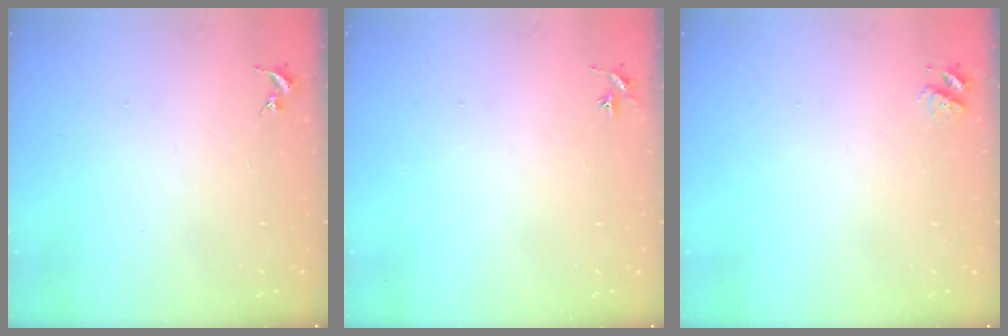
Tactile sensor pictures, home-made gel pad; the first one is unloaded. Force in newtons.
{"total": 2.9, "press": 2.9, "slide": 0.3}
{"total": 4.7, "press": 4.7, "slide": 0.7}